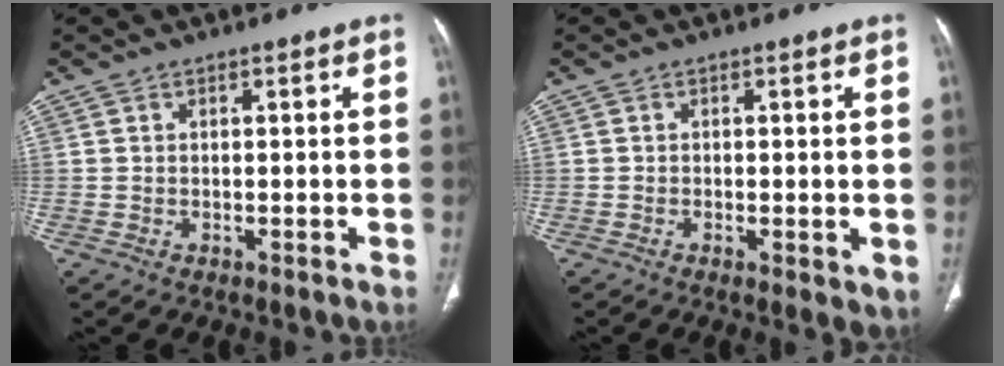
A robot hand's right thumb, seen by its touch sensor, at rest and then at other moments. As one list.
[{"total": 3.2, "force": [-0.6, 1.1, 3.0], "torque": [-0.043, -0.010, -0.010]}]